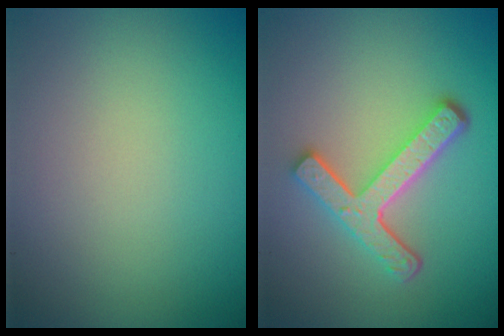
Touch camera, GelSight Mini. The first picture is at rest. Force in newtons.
{"total": 4.8, "press": 3.6, "slide": 3.2}